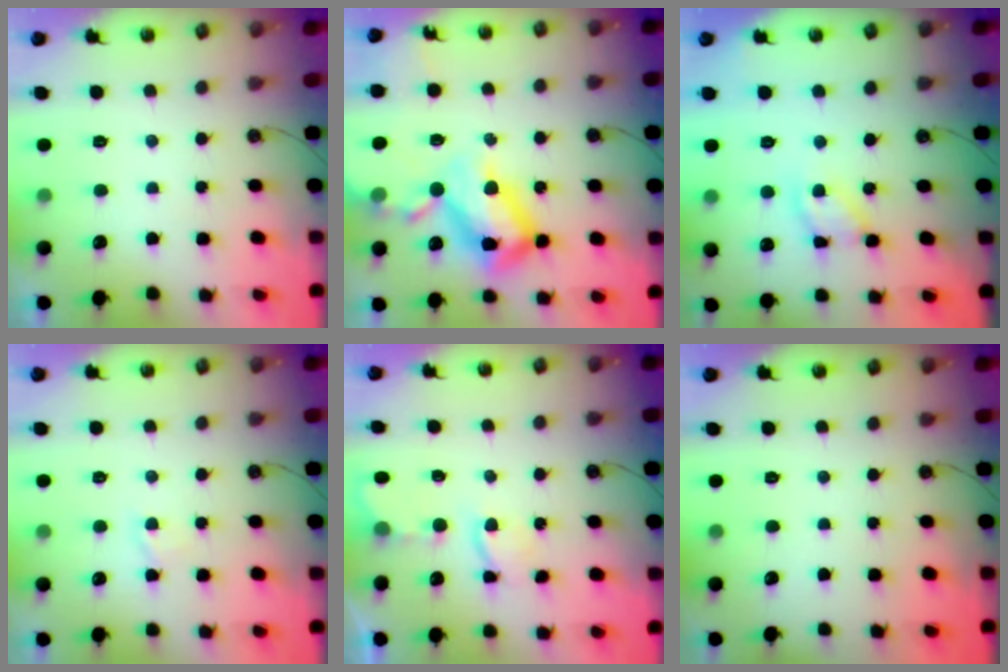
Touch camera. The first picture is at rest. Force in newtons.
{"total": 26.2, "press": 26.1, "slide": 2.5}
{"total": 9.7, "press": 9.7, "slide": 0.6}
{"total": 0.9, "press": 0.9, "slide": 0.2}
{"total": 4.1, "press": 4.1, "slide": 0.4}
{"total": 0.0}